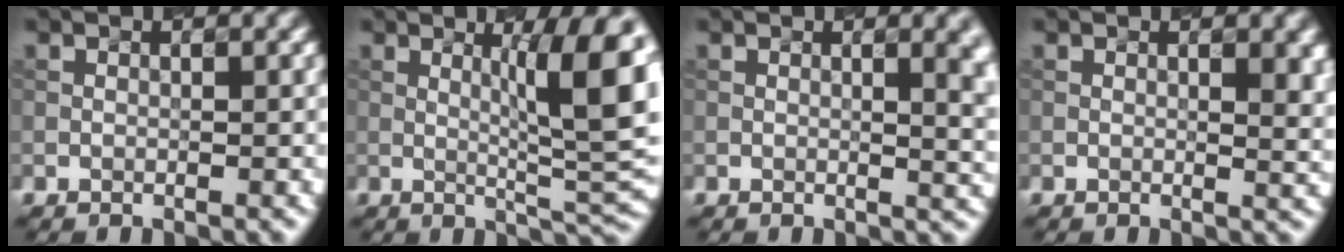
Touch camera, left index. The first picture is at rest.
{"total": 8.4, "force": [1.7, 1.5, 8.1], "torque": [-0.109, -0.001, 0.036]}
{"total": 5.2, "force": [1.1, 2.3, 4.5], "torque": [-0.020, 0.009, 0.018]}
{"total": 4.1, "force": [1.3, 1.7, 3.5], "torque": [-0.024, 0.007, 0.022]}